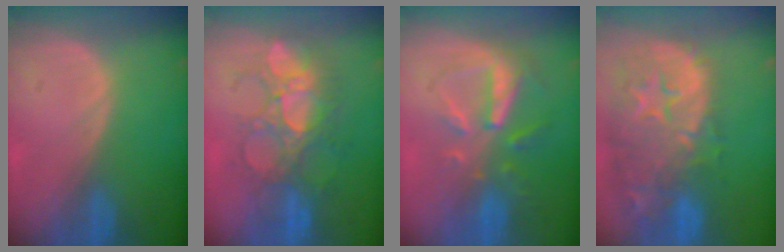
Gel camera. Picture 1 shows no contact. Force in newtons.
{"total": 8.7, "press": 8.6, "slide": 1.5}
{"total": 8.2, "press": 7.4, "slide": 3.5}
{"total": 15.1, "press": 12.1, "slide": 9.0}